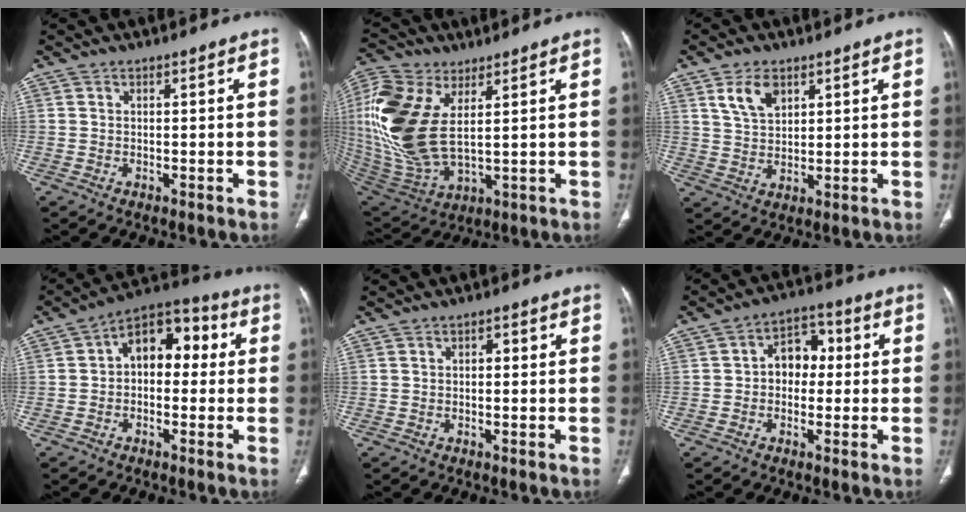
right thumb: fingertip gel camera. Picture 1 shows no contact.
{"total": 21.1, "force": [5.3, 11.1, 17.2], "torque": [-0.402, -0.026, 0.109]}
{"total": 6.2, "force": [3.2, 3.7, 3.9], "torque": [-0.059, -0.016, 0.065]}
{"total": 11.1, "force": [1.1, 7.2, 8.4], "torque": [-0.086, 0.038, -0.001]}
{"total": 1.6, "force": [0.2, 1.0, 1.2], "torque": [-0.015, 0.006, 0.000]}
{"total": 7.7, "force": [0.2, 5.7, 5.1], "torque": [-0.043, 0.028, -0.009]}